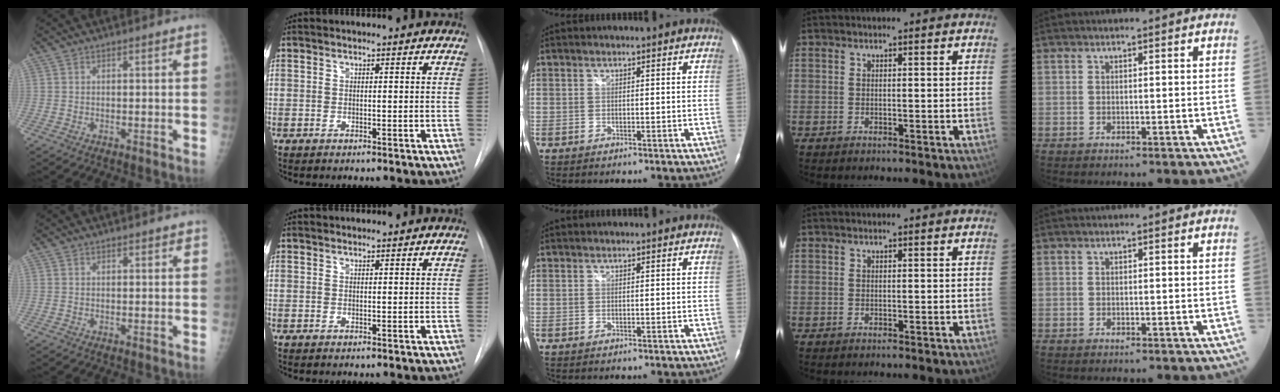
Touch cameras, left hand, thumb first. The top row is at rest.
{"thumb": {"total": 1.1, "force": [0.7, 0.8, 0.4], "torque": [0.009, -0.001, 0.004]}}